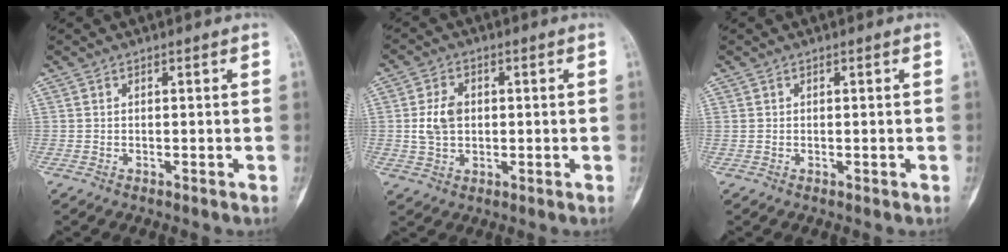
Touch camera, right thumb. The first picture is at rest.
{"total": 6.1, "force": [0.4, 4.4, 4.2], "torque": [-0.076, 0.005, 0.010]}
{"total": 0.5, "force": [0.1, 0.4, 0.3], "torque": [-0.005, 0.003, 0.001]}